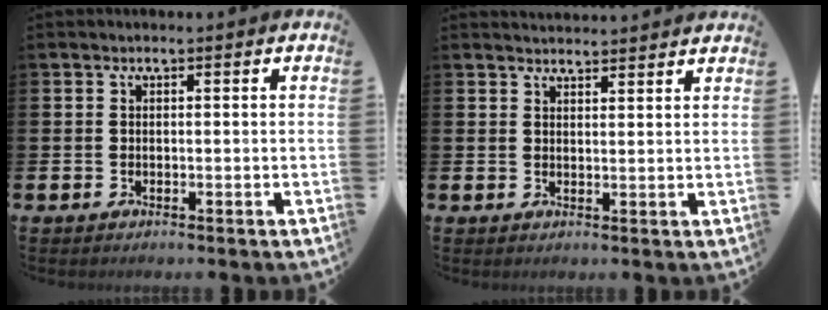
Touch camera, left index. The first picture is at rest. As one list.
[{"total": 2.6, "force": [2.6, 0.1, -0.2], "torque": [-0.001, -0.013, 0.046]}]